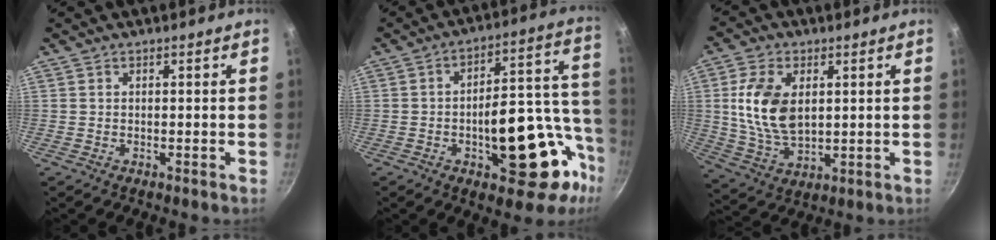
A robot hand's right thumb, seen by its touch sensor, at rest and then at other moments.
{"total": 24.4, "force": [-7.8, 12.1, 19.7], "torque": [-0.200, 0.052, -0.095]}
{"total": 12.7, "force": [2.3, 7.7, 9.9], "torque": [-0.180, -0.016, 0.049]}